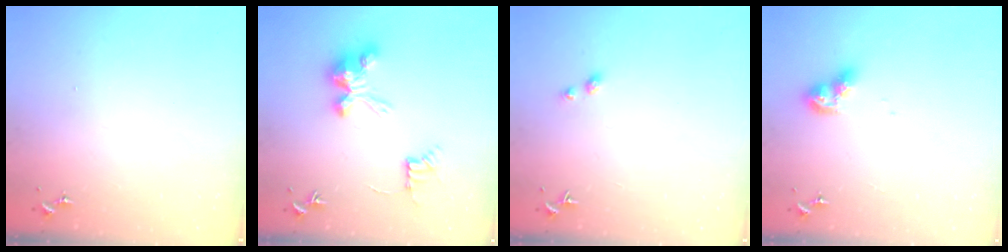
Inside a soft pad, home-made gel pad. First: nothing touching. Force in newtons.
{"total": 12.0, "press": 11.9, "slide": 0.7}
{"total": 2.7, "press": 2.7, "slide": 0.2}
{"total": 8.5, "press": 8.5, "slide": 0.9}